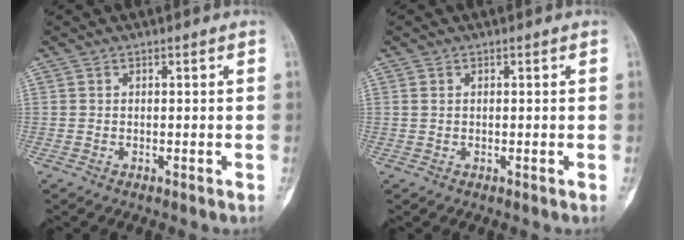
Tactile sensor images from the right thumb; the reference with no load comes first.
{"total": 0.6, "force": [0.2, 0.4, 0.3], "torque": [-0.008, 0.002, 0.005]}